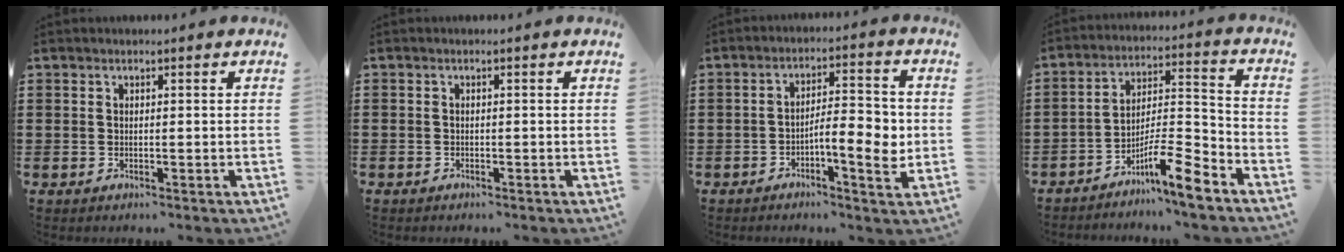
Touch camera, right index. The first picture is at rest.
{"total": 0.7, "force": [-0.6, 0.3, 0.1], "torque": [-0.004, 0.000, -0.013]}
{"total": 7.0, "force": [-1.6, 2.1, 6.5], "torque": [-0.088, -0.002, -0.034]}
{"total": 9.7, "force": [-7.2, 1.5, 6.3], "torque": [-0.112, 0.009, -0.134]}